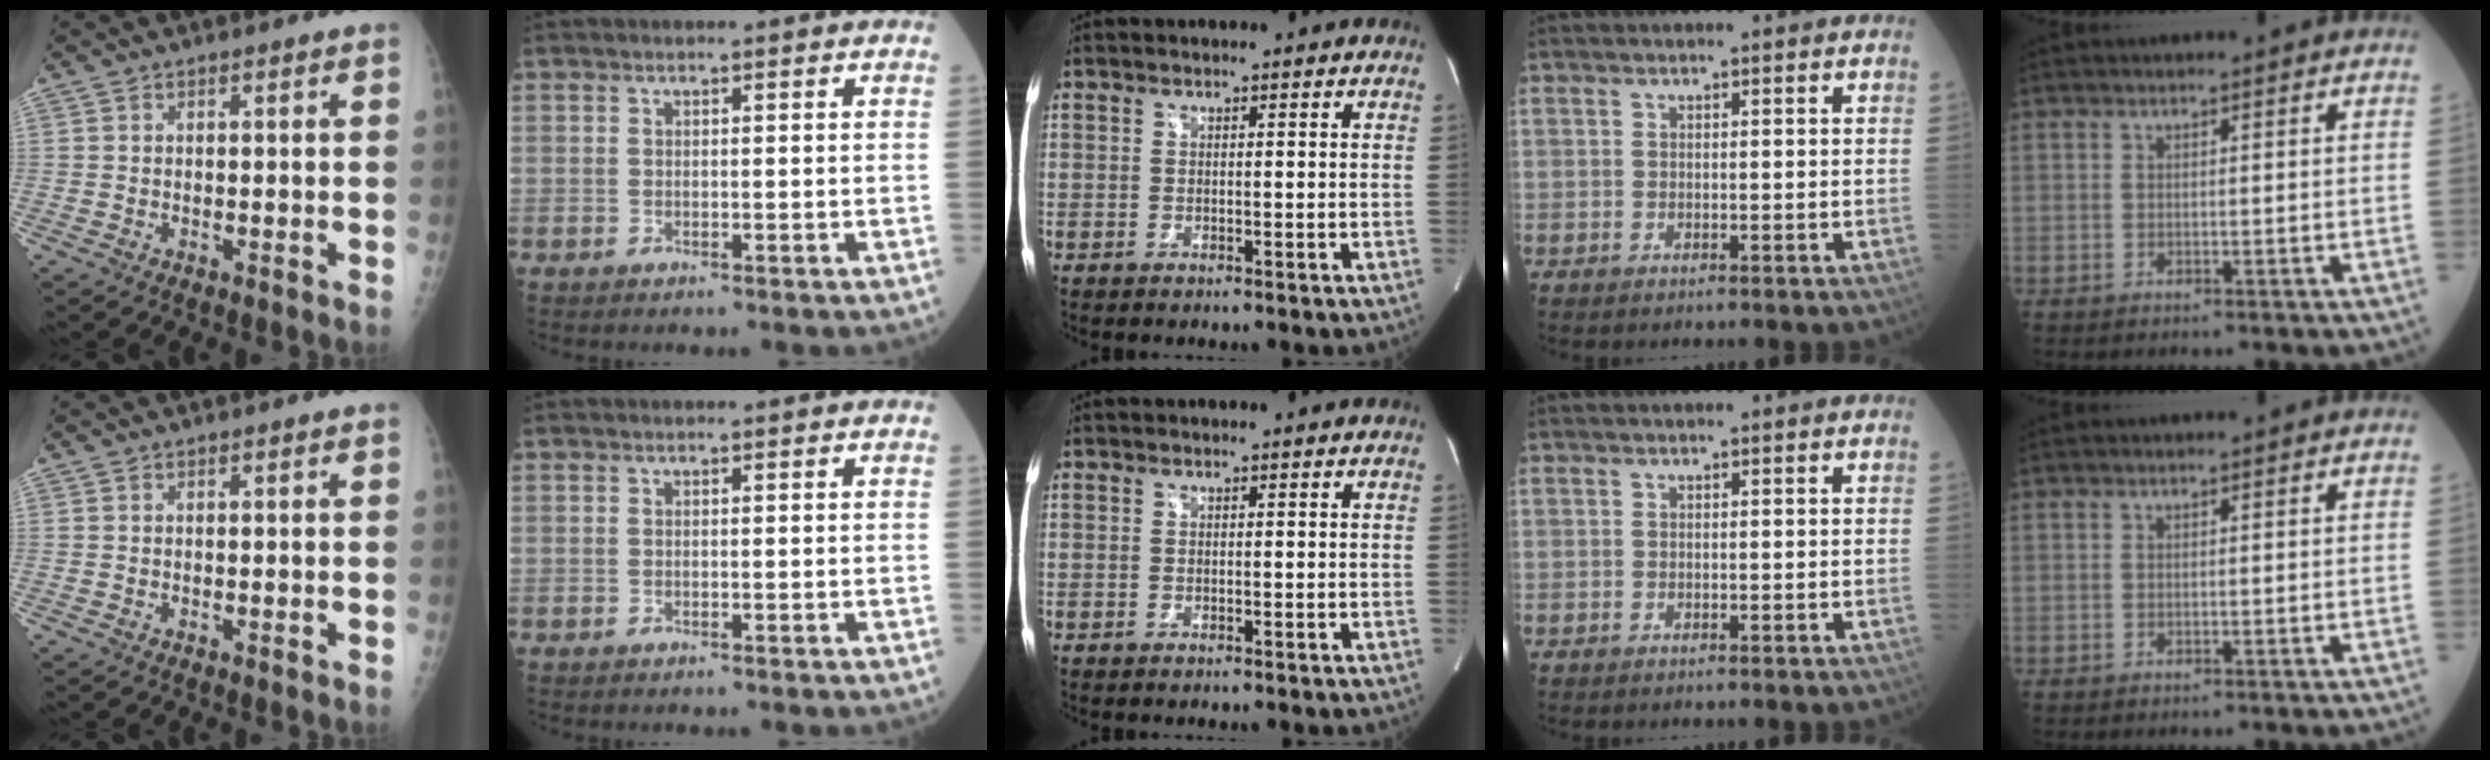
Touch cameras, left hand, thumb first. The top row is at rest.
{}